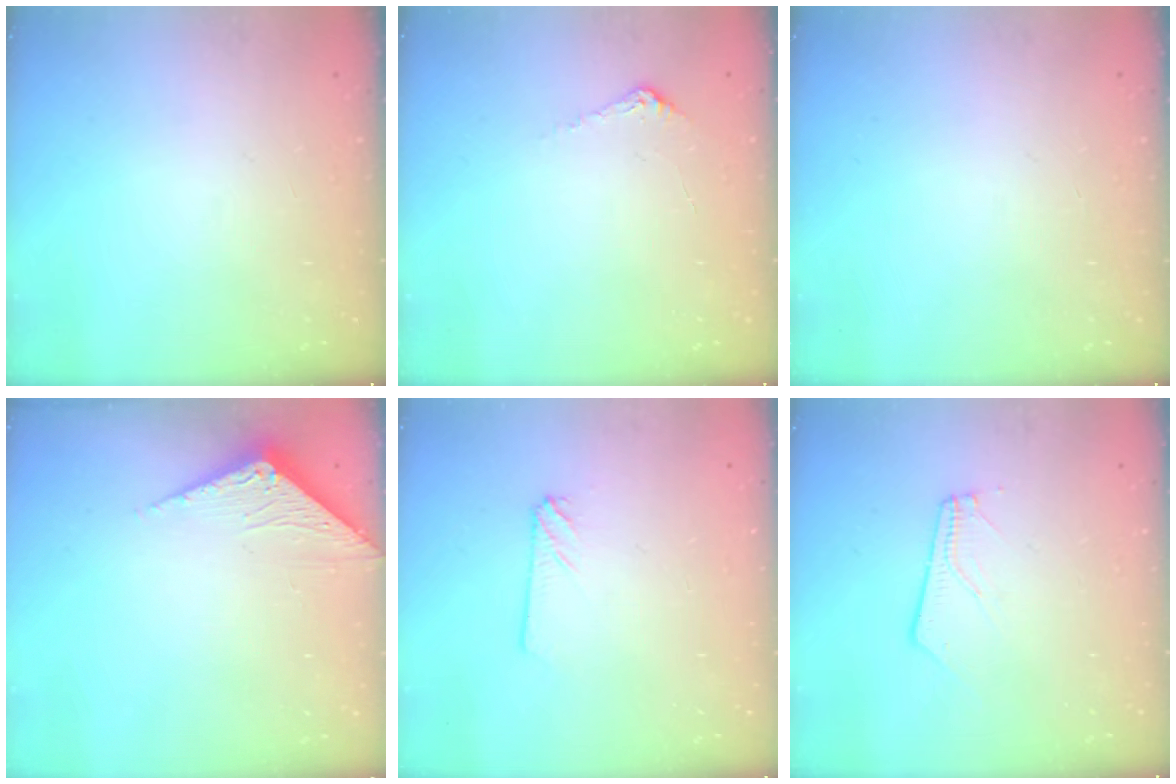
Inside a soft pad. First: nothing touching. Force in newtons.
{"total": 4.8, "press": 4.8, "slide": 0.4}
{"total": 0.0}
{"total": 3.4, "press": 3.4, "slide": 0.3}
{"total": 2.4, "press": 2.4, "slide": 0.2}
{"total": 4.9, "press": 4.9, "slide": 0.7}